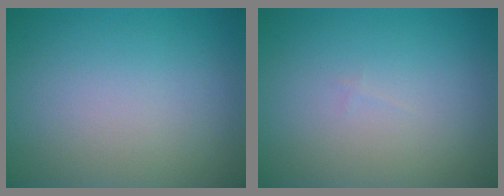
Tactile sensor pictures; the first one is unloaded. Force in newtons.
{"total": 0.0}